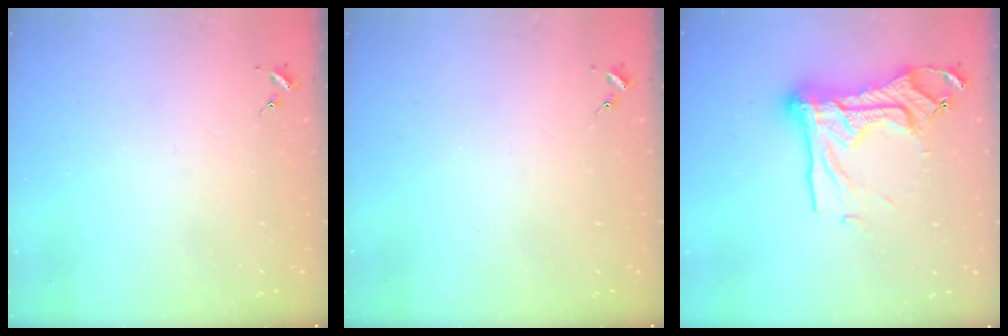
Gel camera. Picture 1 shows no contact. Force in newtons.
{"total": 0.0}
{"total": 21.6, "press": 21.5, "slide": 1.9}